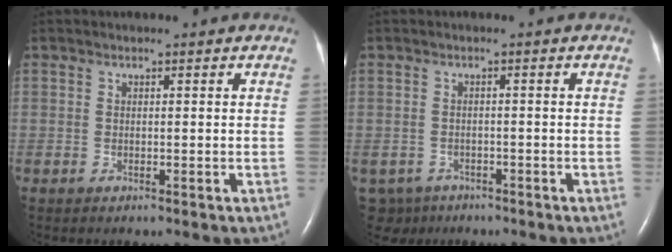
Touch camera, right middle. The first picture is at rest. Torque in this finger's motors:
{"motor_torque": [-0.24, -0.02, -0.10, 0.00]}